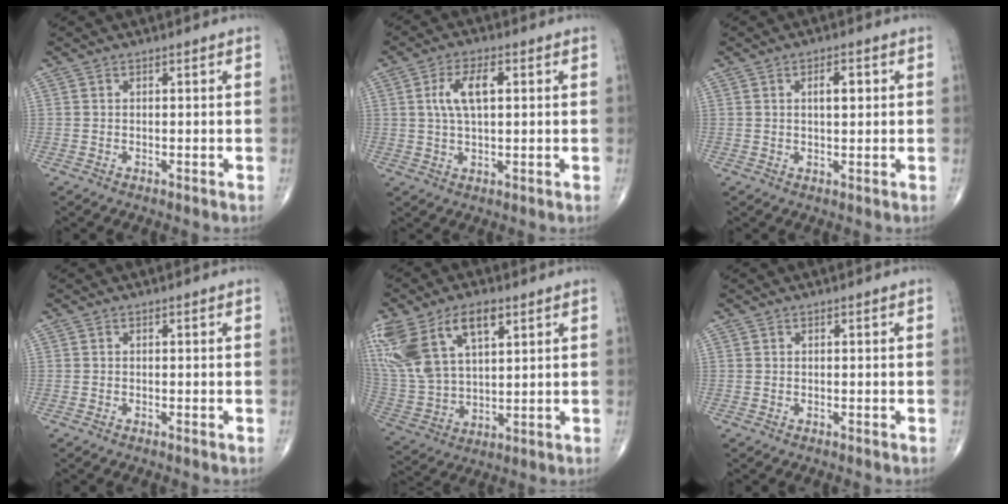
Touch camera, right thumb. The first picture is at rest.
{"total": 7.1, "force": [1.5, 3.2, 6.2], "torque": [-0.126, 0.008, 0.028]}
{"total": 3.7, "force": [1.0, 1.7, 3.1], "torque": [-0.043, 0.000, 0.014]}
{"total": 0.0}
{"total": 20.1, "force": [9.5, 10.8, 14.0], "torque": [-0.303, -0.003, 0.189]}
{"total": 0.0}